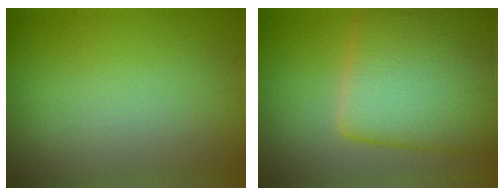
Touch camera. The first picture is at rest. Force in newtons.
{"total": 13.2, "press": 13.2, "slide": 0.5}